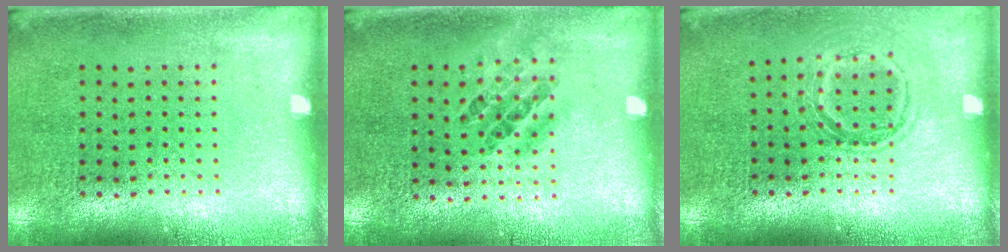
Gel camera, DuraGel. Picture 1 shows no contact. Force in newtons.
{"total": 0.9, "press": 0.8, "slide": 0.5}
{"total": 1.3, "press": 1.1, "slide": 0.7}